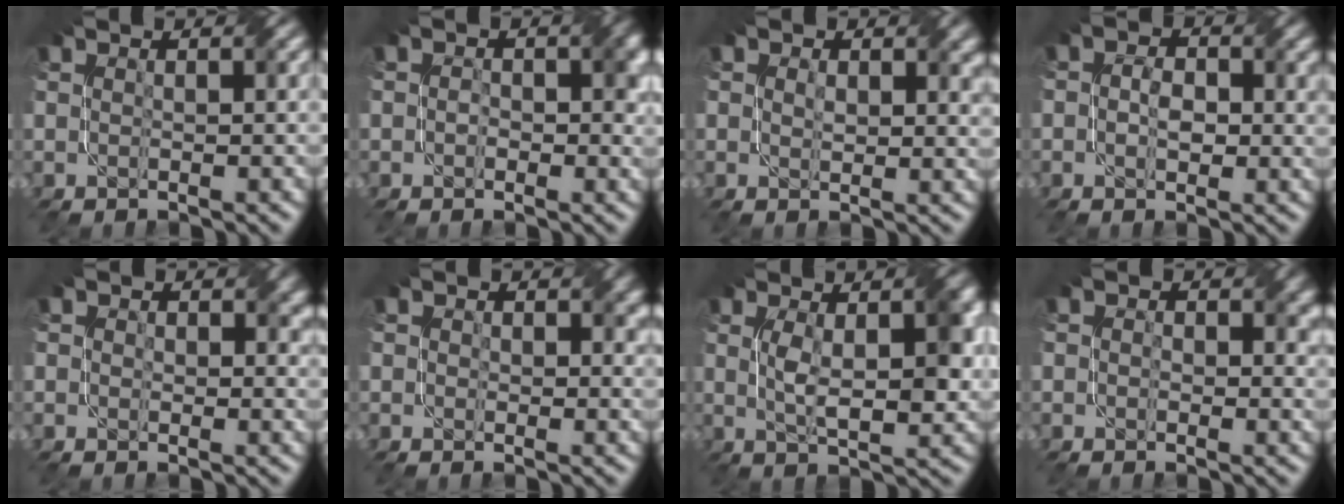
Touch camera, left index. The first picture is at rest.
{"total": 2.5, "force": [0.0, 1.7, 1.9], "torque": [-0.021, -0.001, -0.007]}
{"total": 2.7, "force": [0.9, 1.8, 1.9], "torque": [-0.030, -0.004, 0.015]}
{"total": 2.7, "force": [-0.1, 1.7, 2.0], "torque": [-0.031, -0.001, -0.008]}
{"total": 2.6, "force": [1.0, 2.0, 1.4], "torque": [-0.018, -0.005, 0.007]}
{"total": 2.4, "force": [0.9, 1.9, 1.2], "torque": [-0.017, -0.003, 0.006]}
{"total": 5.3, "force": [0.6, 1.8, 4.9], "torque": [-0.087, 0.000, 0.014]}
{"total": 2.8, "force": [0.5, 2.0, 1.8], "torque": [-0.015, 0.001, -0.002]}